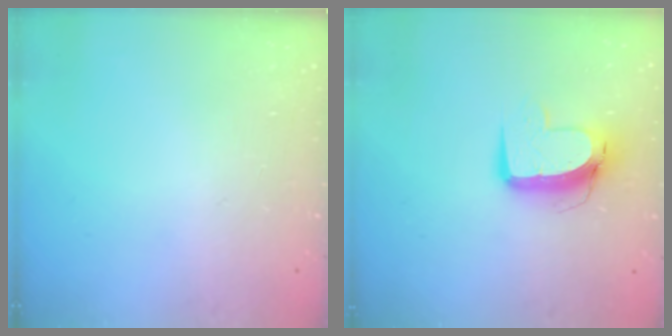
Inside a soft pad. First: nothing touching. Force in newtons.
{"total": 10.5, "press": 10.5, "slide": 0.7}